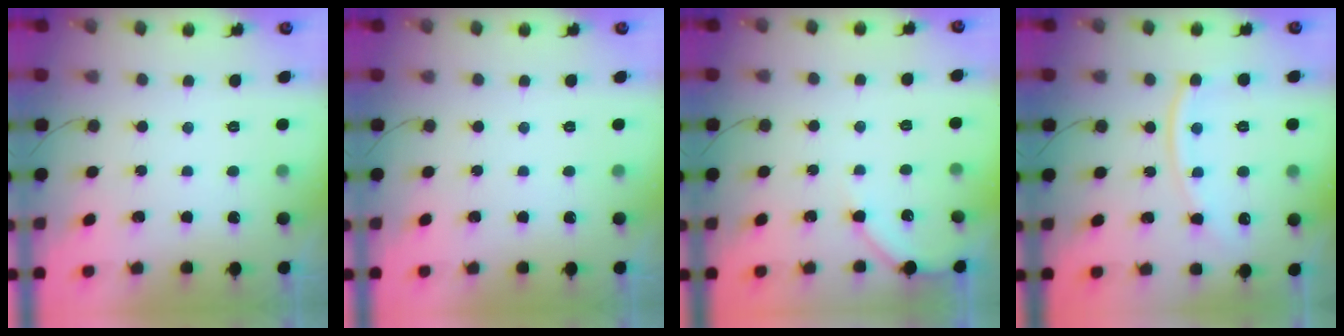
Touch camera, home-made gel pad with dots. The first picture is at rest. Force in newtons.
{"total": 0.0}
{"total": 5.4, "press": 5.4, "slide": 0.6}
{"total": 12.4, "press": 12.3, "slide": 1.0}